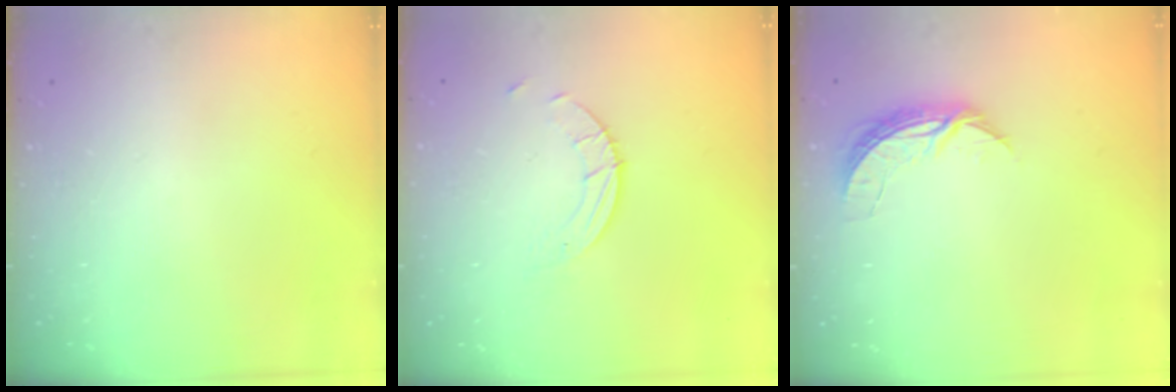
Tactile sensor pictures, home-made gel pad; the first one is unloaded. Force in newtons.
{"total": 2.7, "press": 2.7, "slide": 0.3}
{"total": 6.5, "press": 6.5, "slide": 0.5}